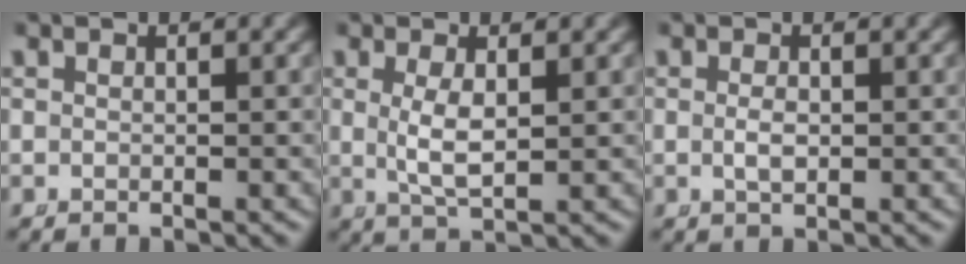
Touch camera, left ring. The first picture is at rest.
{"total": 2.9, "force": [0.2, 0.7, 2.8], "torque": [-0.062, -0.015, 0.017]}
{"total": 1.2, "force": [-0.2, 0.4, 1.1], "torque": [-0.026, -0.011, 0.003]}